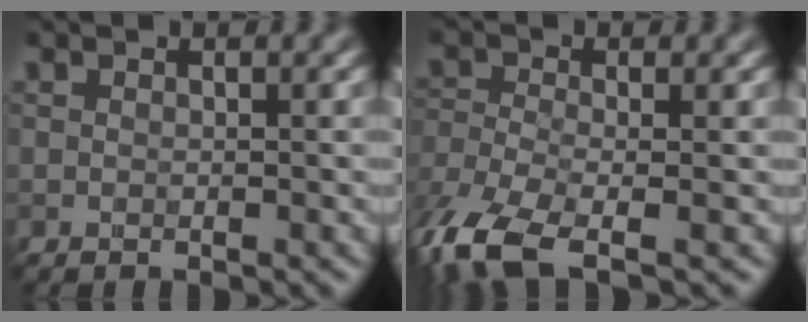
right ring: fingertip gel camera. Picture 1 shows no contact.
{"total": 7.0, "force": [-4.4, 2.5, 4.7], "torque": [-0.107, -0.018, -0.098]}